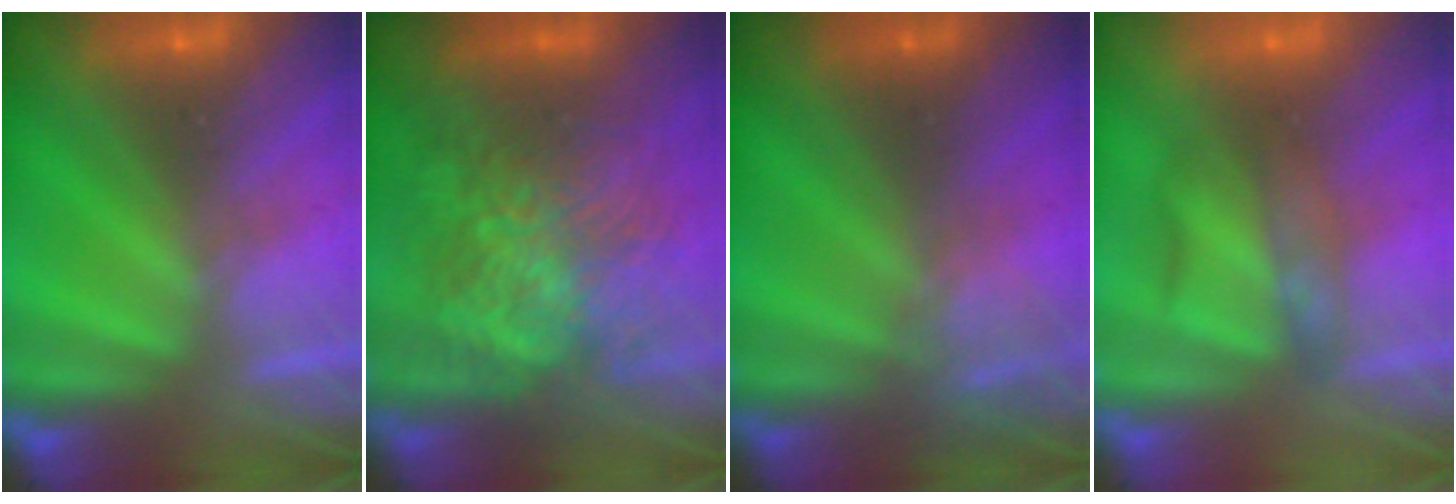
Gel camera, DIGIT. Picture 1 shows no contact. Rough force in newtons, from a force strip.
{"total": 11.7}
{"total": 2.4}
{"total": 2.3}